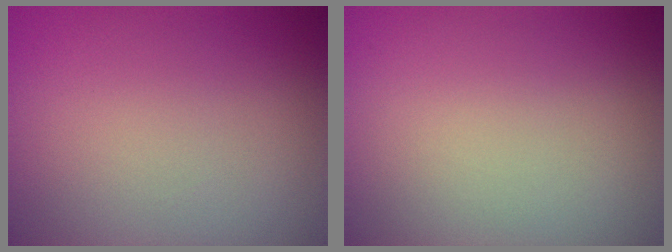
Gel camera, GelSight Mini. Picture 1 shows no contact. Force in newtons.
{"total": 0.0}